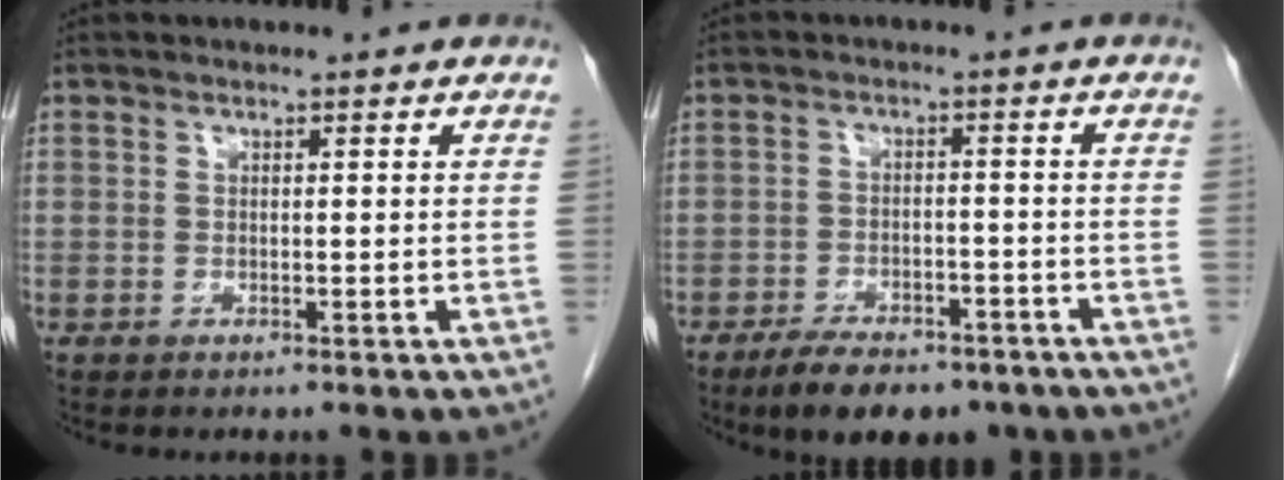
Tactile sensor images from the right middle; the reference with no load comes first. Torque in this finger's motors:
{"motor_torque": [1.03, -0.83, 0.12, 0.09]}